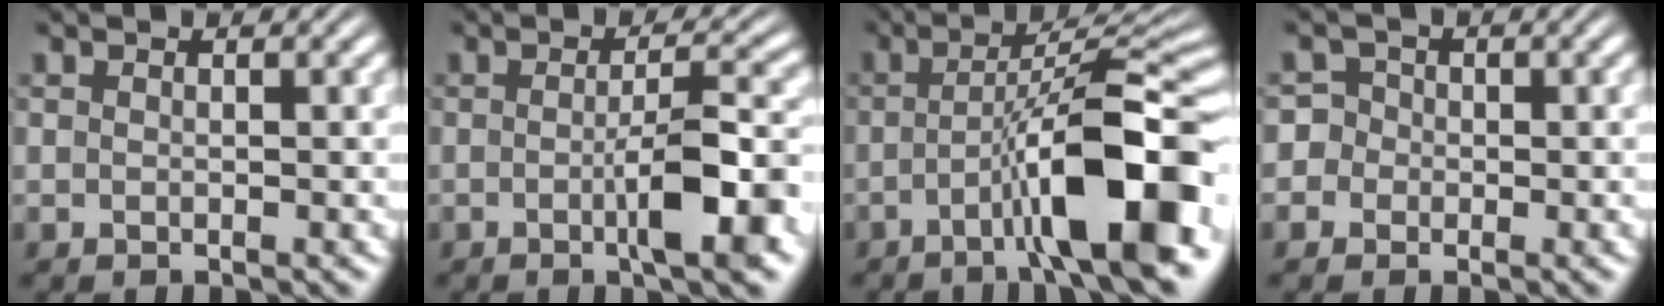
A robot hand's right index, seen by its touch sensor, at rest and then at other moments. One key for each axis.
{"total": 5.0, "fx": -1.6, "fy": 0.8, "fz": 4.7, "tx": -0.067, "ty": 0.004, "tz": -0.033}
{"total": 10.1, "fx": -3.1, "fy": 2.4, "fz": 9.4, "tx": -0.140, "ty": -0.001, "tz": -0.045}
{"total": 5.8, "fx": -1.0, "fy": 5.5, "fz": 1.3, "tx": -0.047, "ty": -0.014, "tz": -0.027}